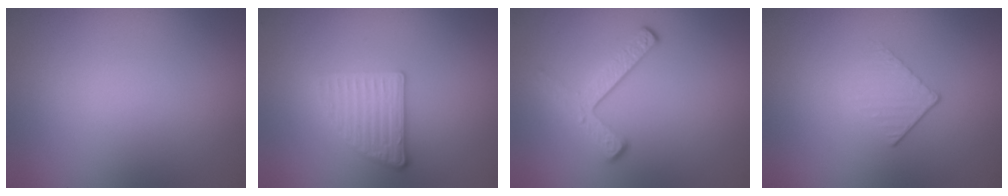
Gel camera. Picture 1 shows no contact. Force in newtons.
{"total": 2.6, "press": 2.3, "slide": 1.3}
{"total": 3.3, "press": 2.3, "slide": 2.3}
{"total": 1.3, "press": 0.7, "slide": 1.1}